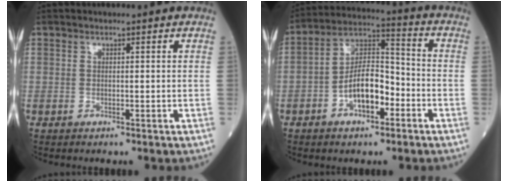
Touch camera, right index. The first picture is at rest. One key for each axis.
{"total": 9.5, "fx": -3.7, "fy": 4.0, "fz": 7.8, "tx": -0.155, "ty": 0.023, "tz": -0.068}